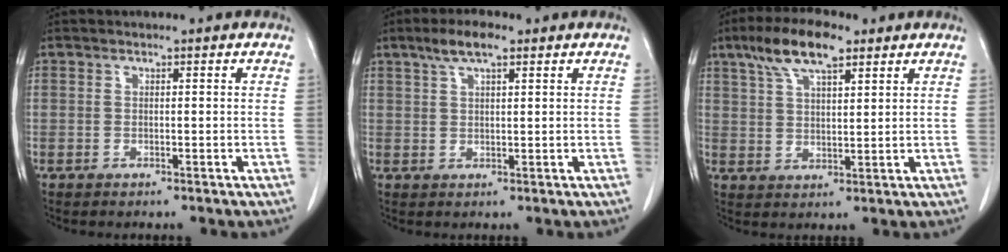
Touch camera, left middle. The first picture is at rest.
{"total": 4.6, "force": [3.0, 1.1, 3.4], "torque": [-0.071, 0.011, 0.055]}
{"total": 9.1, "force": [5.8, 2.6, 6.5], "torque": [-0.128, 0.018, 0.106]}